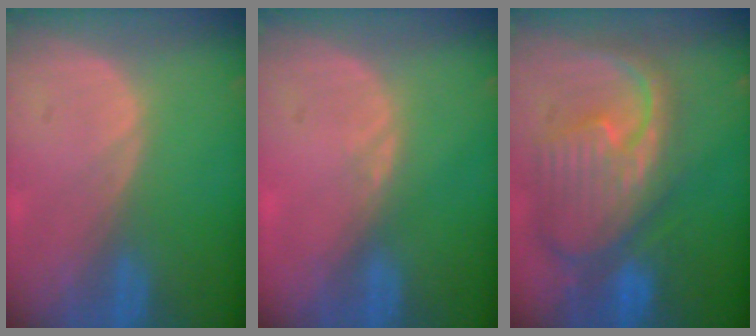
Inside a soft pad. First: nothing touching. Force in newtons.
{"total": 0.9, "press": 0.8, "slide": 0.3}
{"total": 12.3, "press": 10.7, "slide": 6.1}